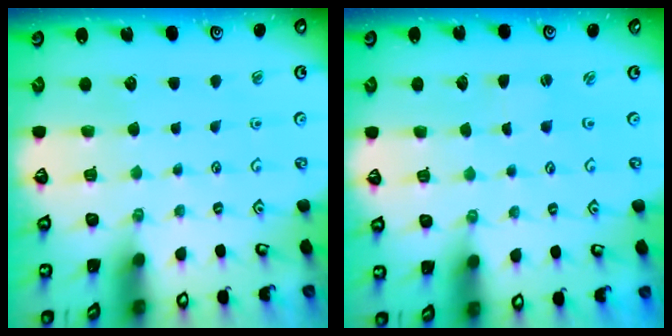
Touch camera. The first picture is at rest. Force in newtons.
{"total": 0.0}